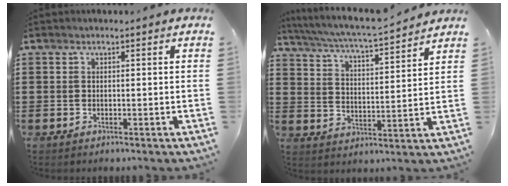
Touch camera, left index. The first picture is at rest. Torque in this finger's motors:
{"motor_torque": [0.12, 0.11, 0.27, 0.08]}